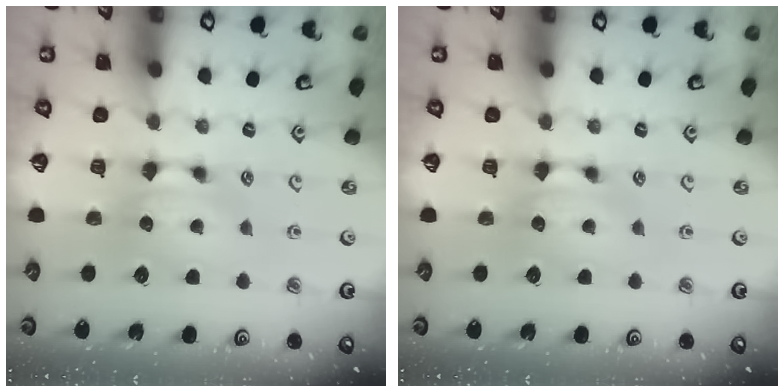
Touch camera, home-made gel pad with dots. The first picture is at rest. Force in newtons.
{"total": 0.0}